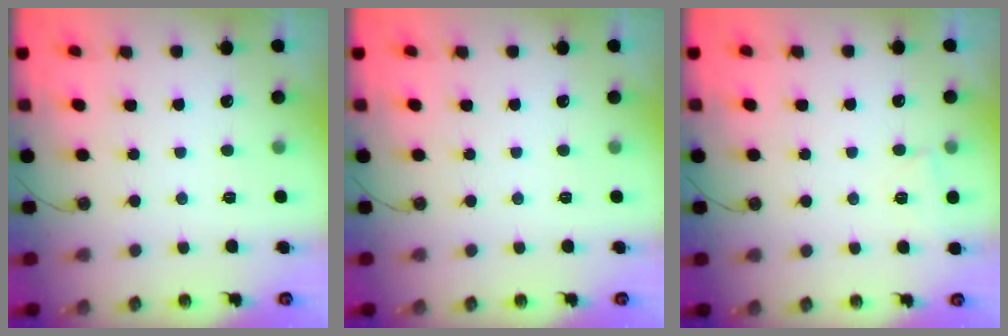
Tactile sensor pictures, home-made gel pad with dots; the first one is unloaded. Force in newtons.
{"total": 0.0}
{"total": 5.3, "press": 1.7, "slide": 5.1}